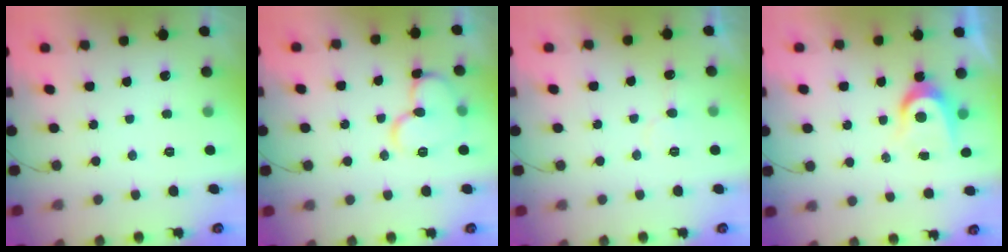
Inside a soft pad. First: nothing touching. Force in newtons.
{"total": 11.3, "press": 11.2, "slide": 1.2}
{"total": 6.5, "press": 6.5, "slide": 0.4}
{"total": 6.4, "press": 6.4, "slide": 0.4}